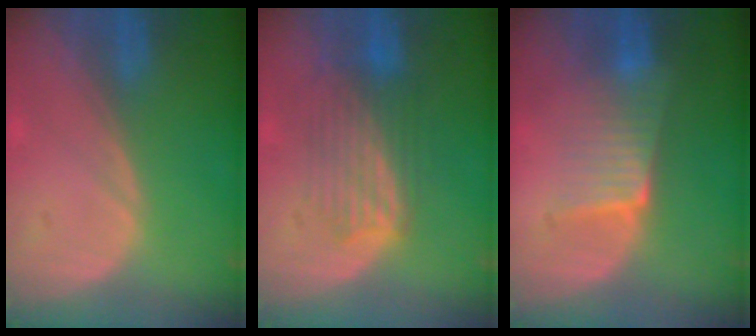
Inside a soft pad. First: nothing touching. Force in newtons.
{"total": 6.3, "press": 6.3, "slide": 0.5}
{"total": 6.5, "press": 5.7, "slide": 3.0}